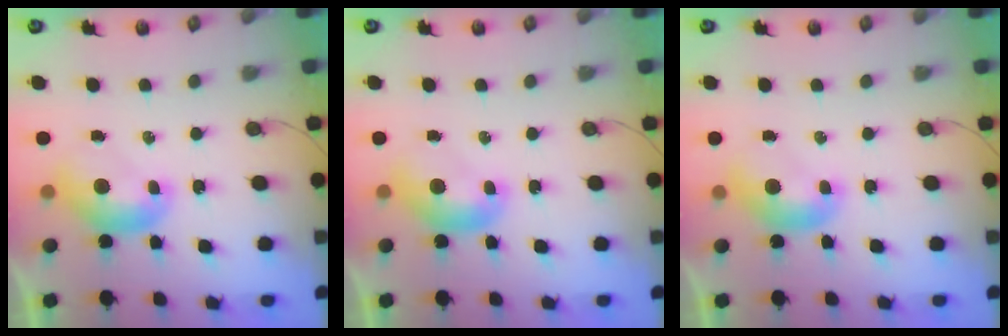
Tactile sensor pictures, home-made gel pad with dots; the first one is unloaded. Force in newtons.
{"total": 0.0}
{"total": 0.0}